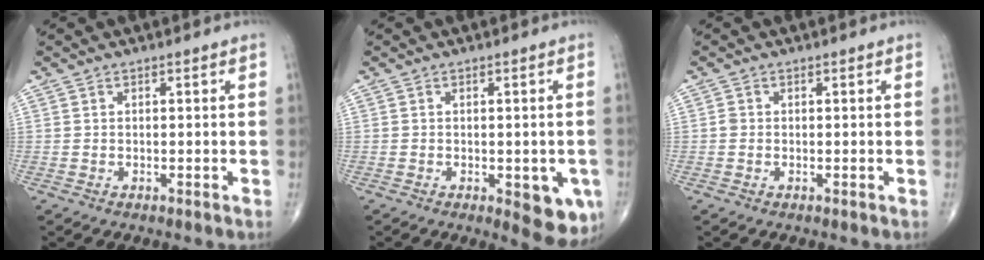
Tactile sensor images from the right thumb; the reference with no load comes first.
{"total": 7.7, "force": [-2.4, 3.2, 6.5], "torque": [-0.052, -0.008, -0.024]}
{"total": 0.8, "force": [-0.1, 0.8, 0.3], "torque": [-0.001, 0.002, -0.002]}